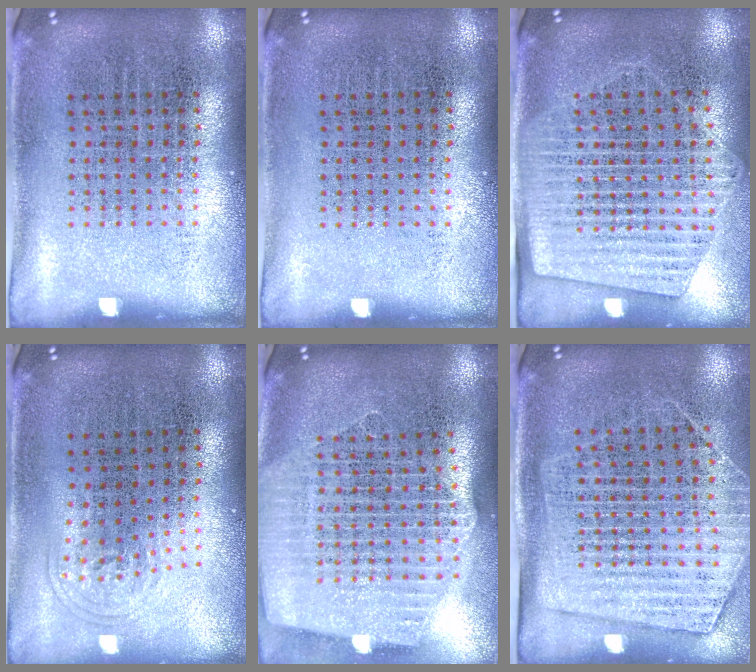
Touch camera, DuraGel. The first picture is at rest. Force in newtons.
{"total": 0.0}
{"total": 1.7, "press": 1.5, "slide": 0.8}
{"total": 0.9, "press": 0.7, "slide": 0.6}
{"total": 2.5, "press": 2.1, "slide": 1.3}
{"total": 1.8, "press": 1.5, "slide": 1.0}